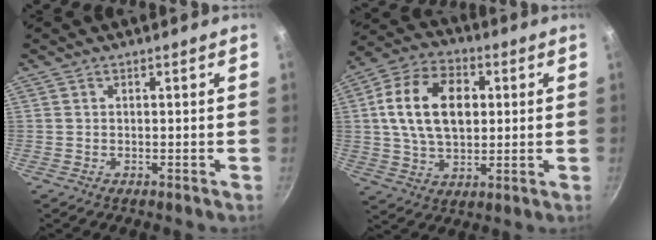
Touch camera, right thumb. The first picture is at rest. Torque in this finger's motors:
{"motor_torque": [0.19, 0.86, 0.93, 0.16, 0.17]}